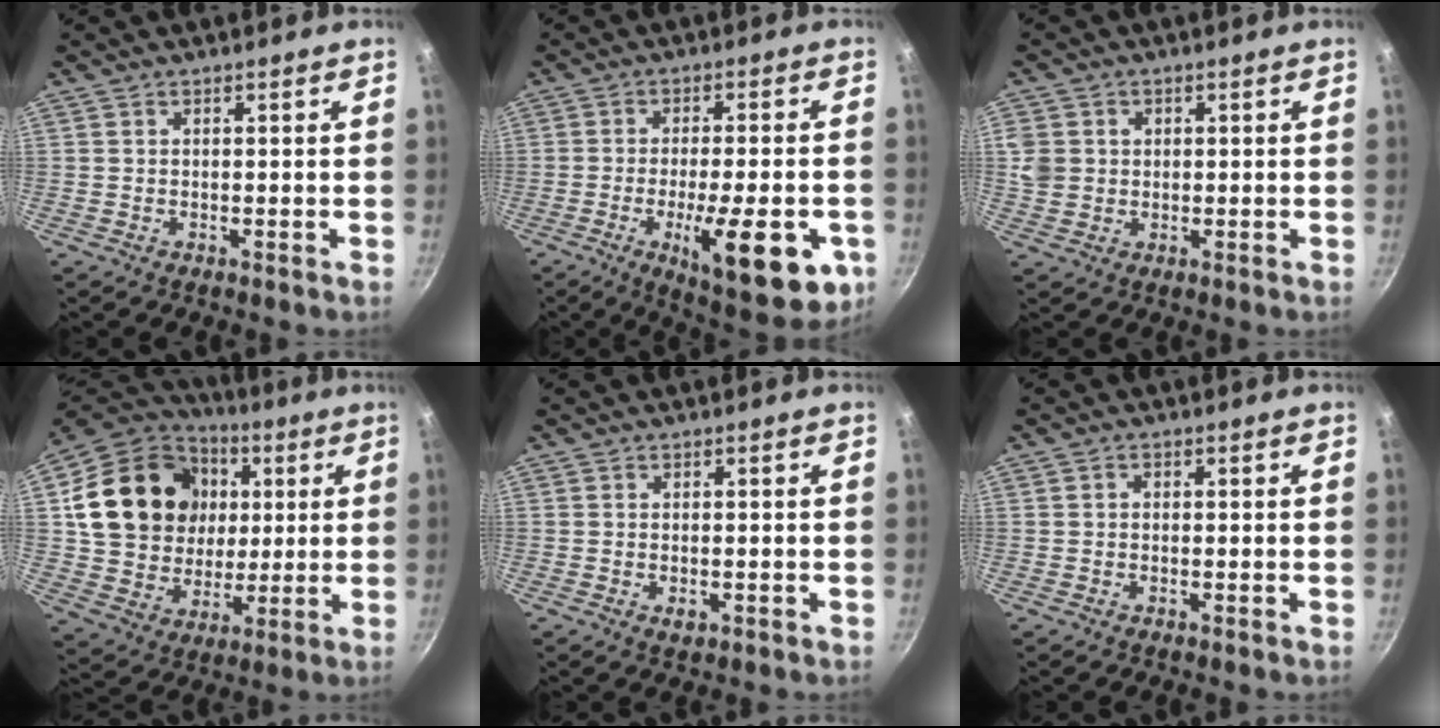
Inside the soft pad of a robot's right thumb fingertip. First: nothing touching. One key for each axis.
{"total": 18.5, "fx": -6.2, "fy": 5.9, "fz": 16.4, "tx": -0.205, "ty": 0.005, "tz": -0.080}
{"total": 5.4, "fx": 0.8, "fy": 4.8, "fz": 2.3, "tx": -0.031, "ty": -0.004, "tz": 0.015}
{"total": 23.2, "fx": 4.7, "fy": 19.0, "fz": 12.4, "tx": -0.200, "ty": 0.013, "tz": 0.088}
{"total": 1.9, "fx": -0.5, "fy": 1.2, "fz": 1.3, "tx": -0.021, "ty": -0.002, "tz": -0.007}
{"total": 1.0, "fx": 0.0, "fy": 0.9, "fz": 0.5, "tx": -0.008, "ty": 0.007, "tz": 0.000}